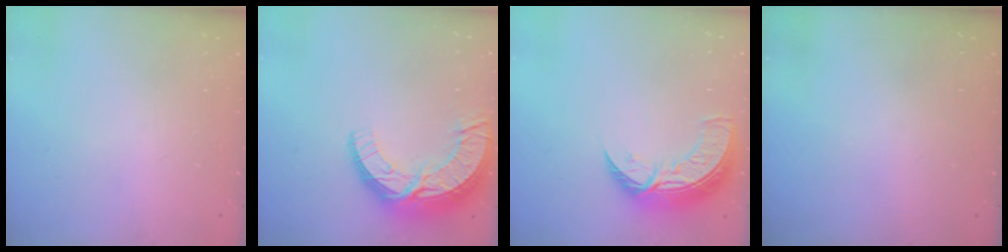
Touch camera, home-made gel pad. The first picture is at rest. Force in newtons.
{"total": 15.2, "press": 15.2, "slide": 1.0}
{"total": 11.0, "press": 10.9, "slide": 0.8}
{"total": 0.0}